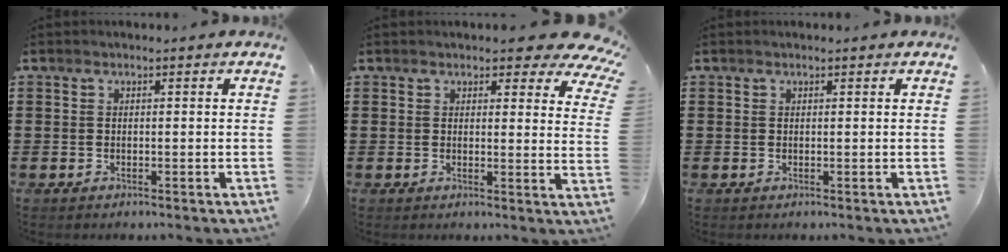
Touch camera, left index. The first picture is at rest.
{"total": 4.5, "force": [3.7, 1.4, 2.1], "torque": [-0.032, -0.017, 0.063]}
{"total": 0.0}